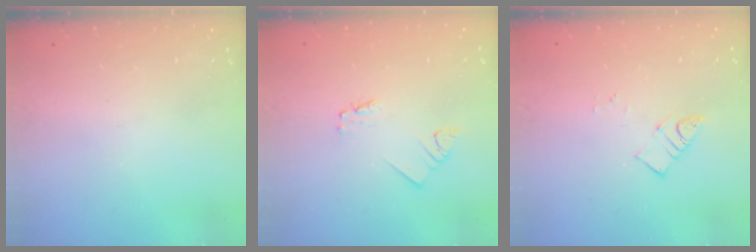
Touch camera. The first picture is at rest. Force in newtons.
{"total": 1.2, "press": 1.2, "slide": 0.1}
{"total": 3.4, "press": 3.4, "slide": 0.2}